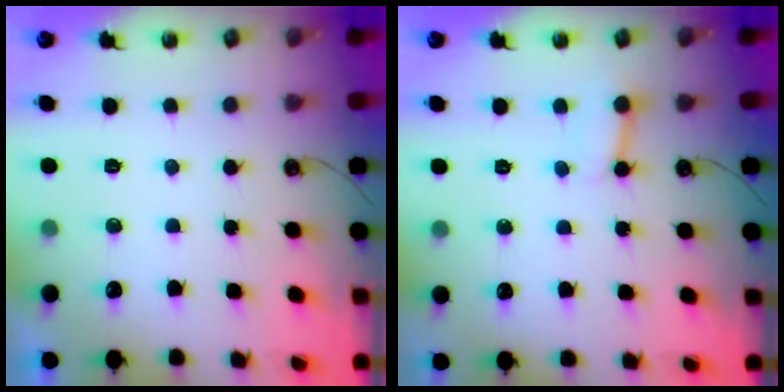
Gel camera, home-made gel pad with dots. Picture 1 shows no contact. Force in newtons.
{"total": 4.5, "press": 4.4, "slide": 0.4}